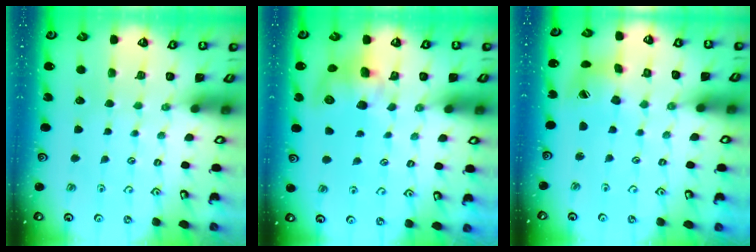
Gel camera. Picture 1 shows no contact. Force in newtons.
{"total": 9.1, "press": 9.1, "slide": 0.6}
{"total": 8.8, "press": 8.8, "slide": 1.2}